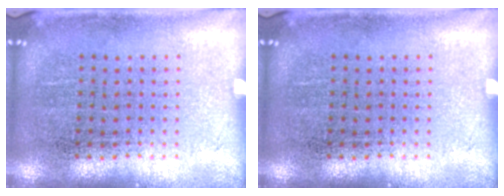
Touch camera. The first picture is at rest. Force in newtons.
{"total": 0.0}